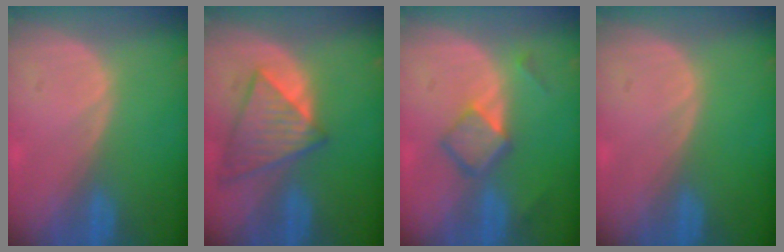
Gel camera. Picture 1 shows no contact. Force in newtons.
{"total": 7.7, "press": 7.1, "slide": 3.0}
{"total": 5.2, "press": 4.6, "slide": 2.4}
{"total": 0.0}